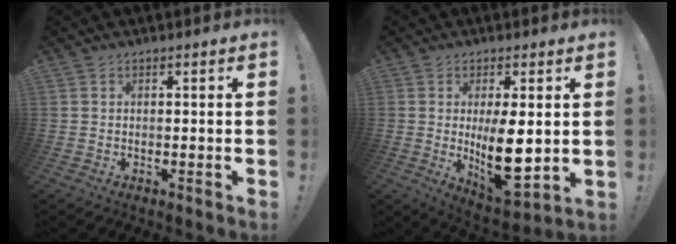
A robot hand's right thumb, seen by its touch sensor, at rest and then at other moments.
{"total": 13.6, "force": [0.0, 5.8, 12.3], "torque": [-0.198, -0.024, 0.006]}